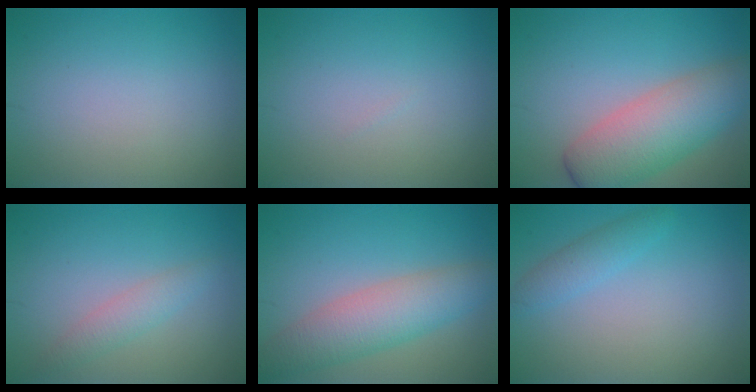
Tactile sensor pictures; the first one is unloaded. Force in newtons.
{"total": 0.0}
{"total": 6.9, "press": 6.9, "slide": 0.3}
{"total": 1.9, "press": 1.9, "slide": 0.1}
{"total": 5.3, "press": 5.3, "slide": 0.1}
{"total": 1.9, "press": 1.9, "slide": 0.1}